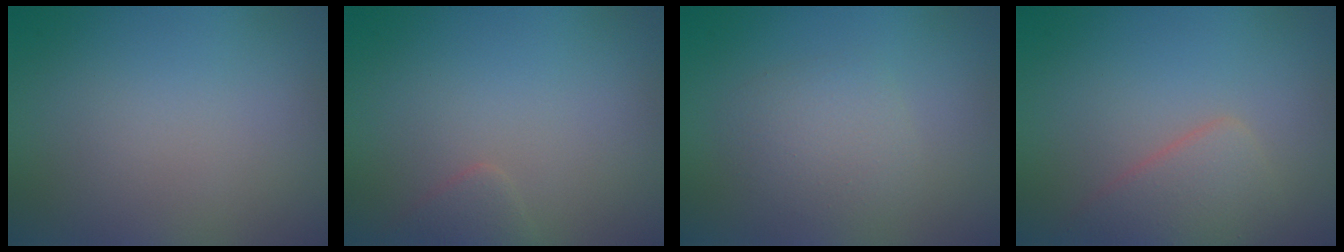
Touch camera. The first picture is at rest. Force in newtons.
{"total": 1.2, "press": 1.2, "slide": 0.1}
{"total": 2.3, "press": 2.3, "slide": 0.1}
{"total": 2.9, "press": 2.9, "slide": 0.2}